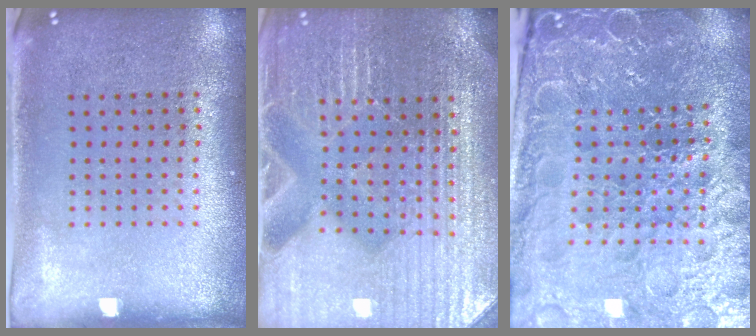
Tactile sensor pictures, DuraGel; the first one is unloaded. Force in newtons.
{"total": 4.8, "press": 4.6, "slide": 1.4}
{"total": 5.1, "press": 4.9, "slide": 1.6}